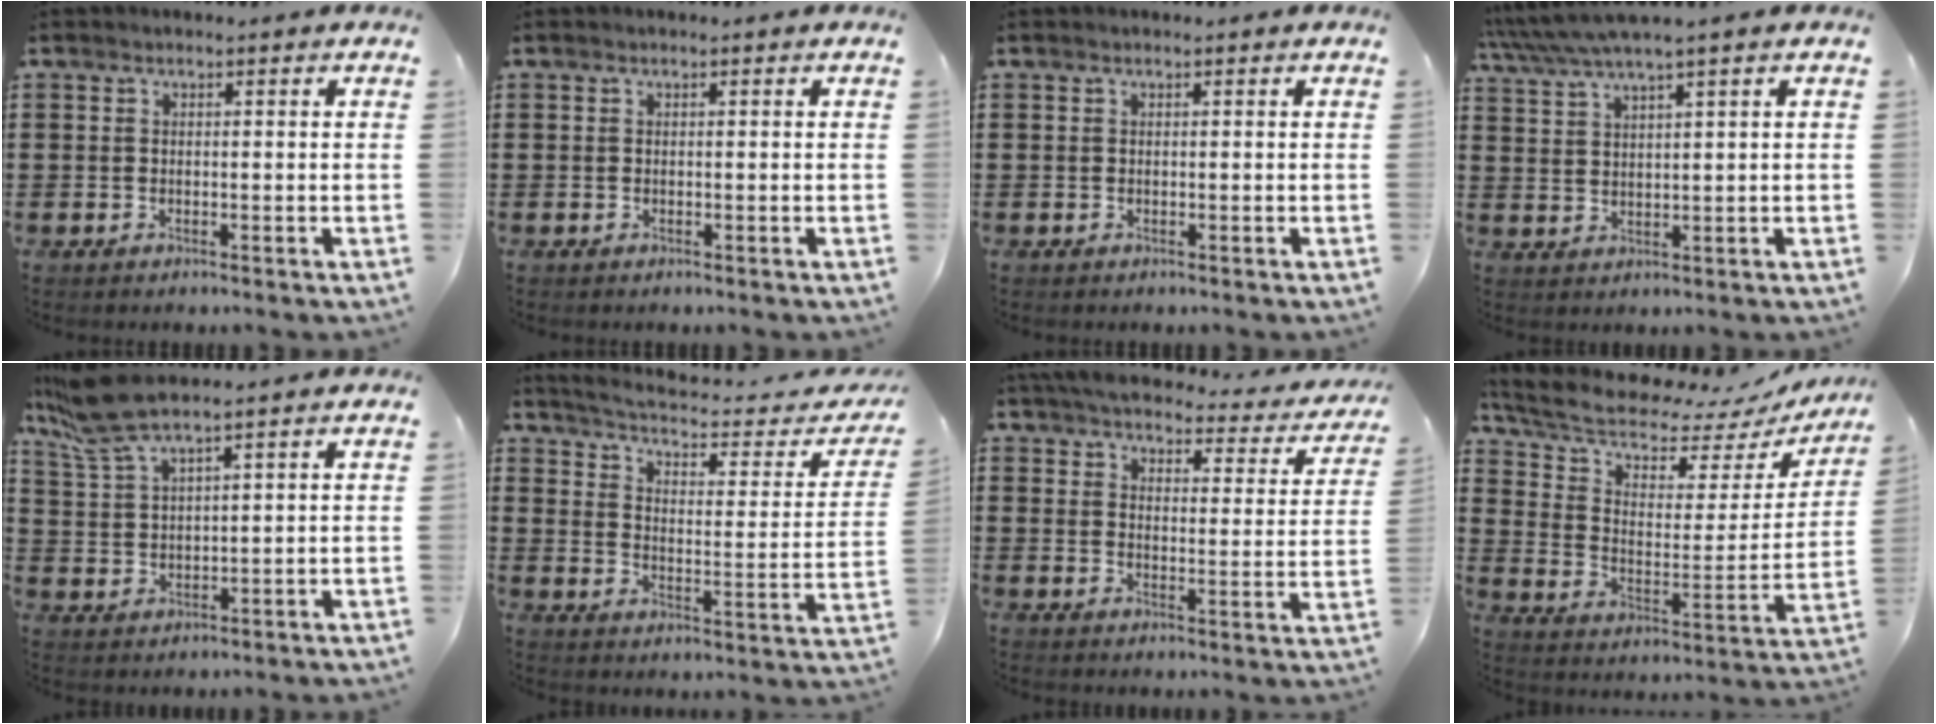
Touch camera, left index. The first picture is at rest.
{"total": 0.0}
{"total": 0.0}
{"total": 3.9, "force": [3.1, -0.2, 2.4], "torque": [-0.064, -0.010, 0.049]}
{"total": 7.3, "force": [5.8, 0.8, 4.5], "torque": [-0.112, -0.012, 0.104]}
{"total": 3.8, "force": [3.2, 0.4, 2.0], "torque": [-0.060, -0.029, 0.046]}
{"total": 5.2, "force": [4.9, 0.6, 1.6], "torque": [-0.057, -0.031, 0.083]}
{"total": 8.5, "force": [7.2, 3.0, 3.5], "torque": [-0.096, -0.052, 0.119]}